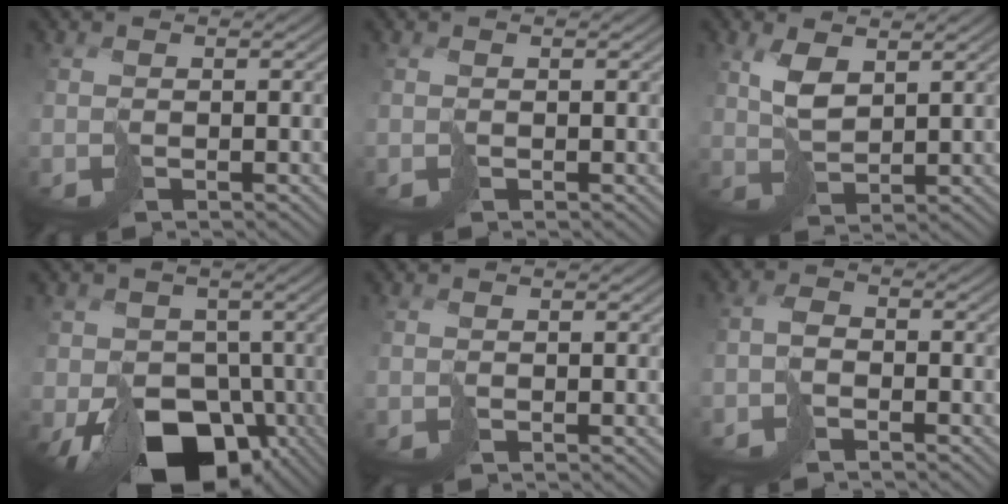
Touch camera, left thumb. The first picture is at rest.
{"total": 0.0}
{"total": 4.4, "force": [2.0, 2.0, 3.3], "torque": [-0.083, -0.001, 0.044]}
{"total": 13.9, "force": [-5.3, 10.4, 7.6], "torque": [-0.126, -0.033, -0.094]}
{"total": 0.0}
{"total": 3.2, "force": [-2.1, 1.7, 1.8], "torque": [-0.031, 0.002, -0.052]}